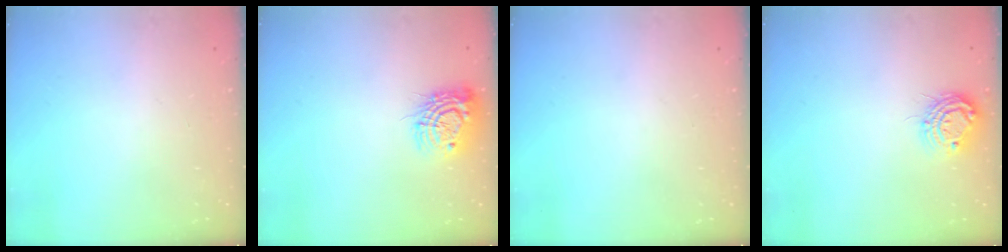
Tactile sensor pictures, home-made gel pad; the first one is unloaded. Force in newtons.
{"total": 12.0, "press": 12.0, "slide": 0.8}
{"total": 0.0}
{"total": 9.2, "press": 9.1, "slide": 0.6}